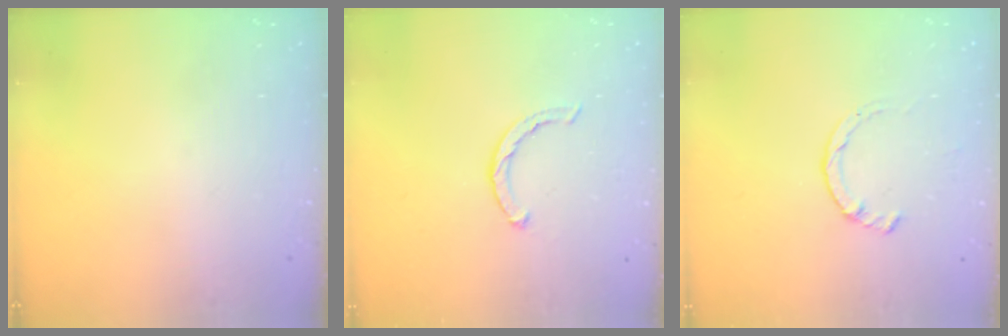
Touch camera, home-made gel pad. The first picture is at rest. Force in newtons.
{"total": 2.1, "press": 2.1, "slide": 0.3}
{"total": 2.8, "press": 2.8, "slide": 0.4}